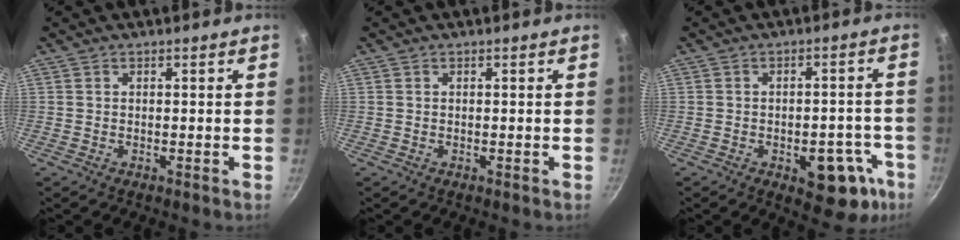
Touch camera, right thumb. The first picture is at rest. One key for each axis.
{"total": 0.0}
{"total": 12.0, "fx": -5.0, "fy": 6.3, "fz": 8.9, "tx": -0.053, "ty": 0.028, "tz": -0.058}